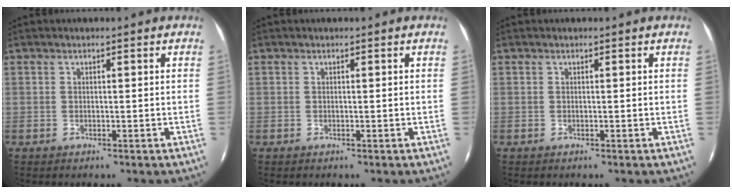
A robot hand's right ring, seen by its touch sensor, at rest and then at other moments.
{"total": 0.0}
{"total": 0.0}